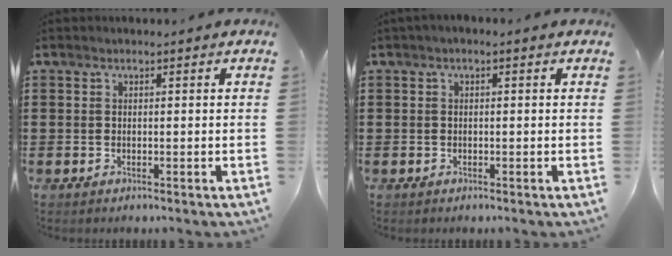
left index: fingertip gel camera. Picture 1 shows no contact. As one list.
[{"total": 0.8, "force": [-0.6, 0.2, 0.4], "torque": [-0.009, -0.002, -0.011]}]